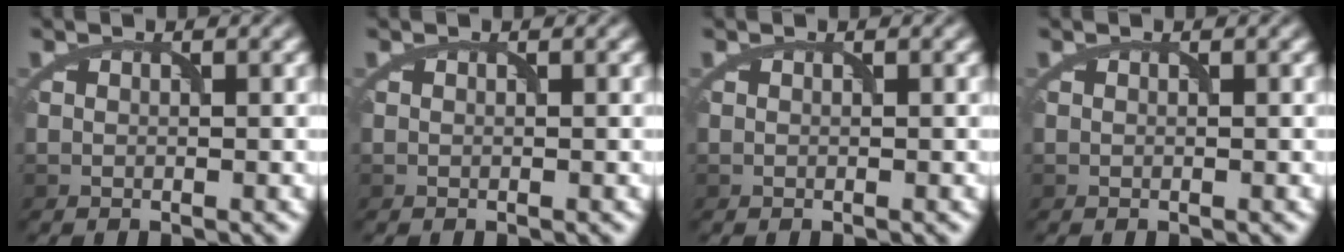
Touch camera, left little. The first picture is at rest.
{"total": 0.0}
{"total": 0.0}
{"total": 0.0}